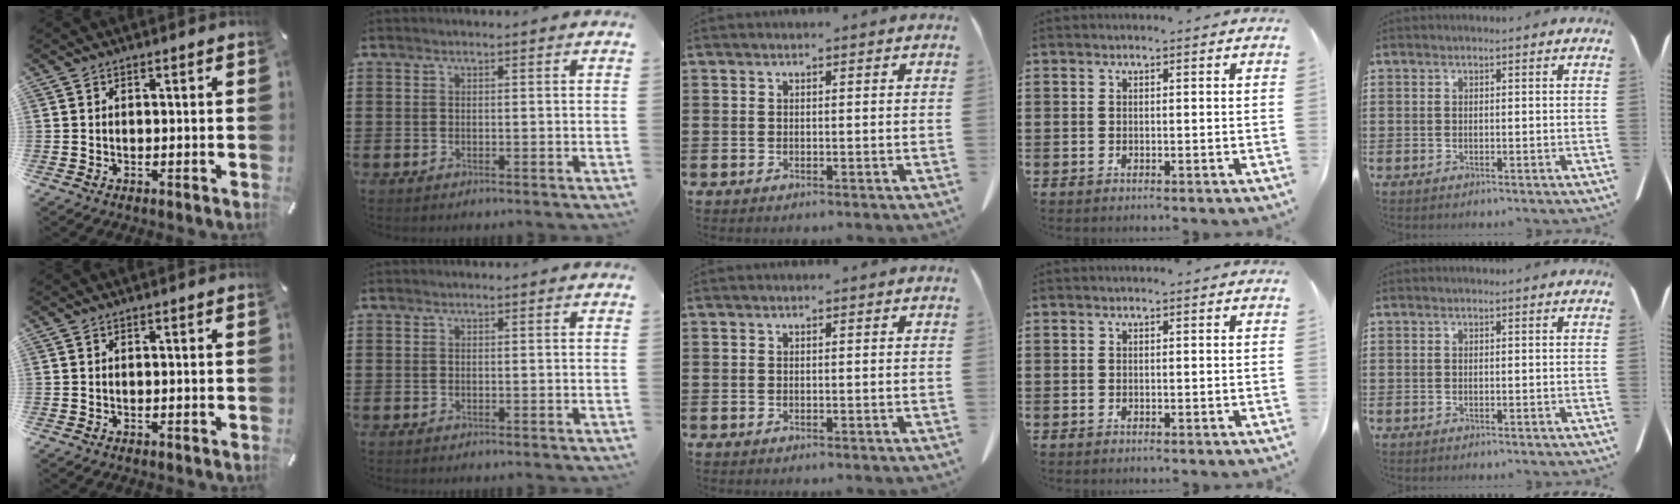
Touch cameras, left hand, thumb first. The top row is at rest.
{}